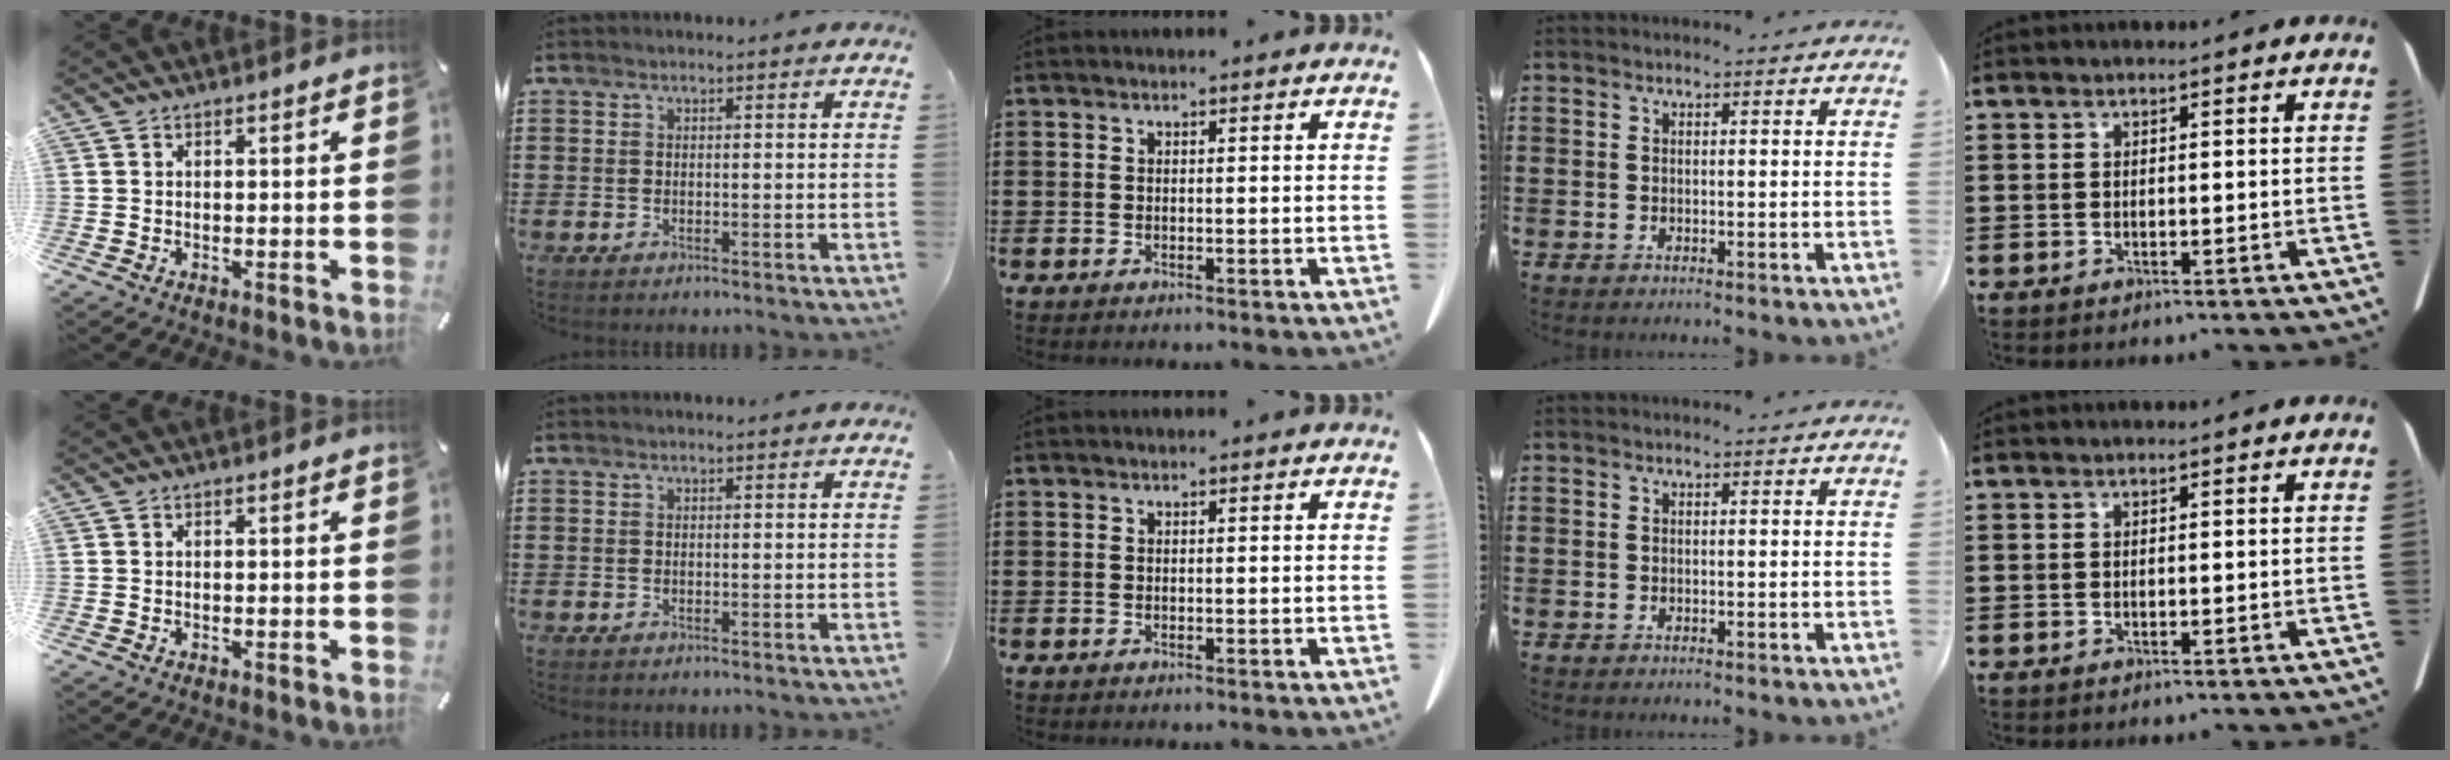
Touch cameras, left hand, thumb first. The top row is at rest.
{}